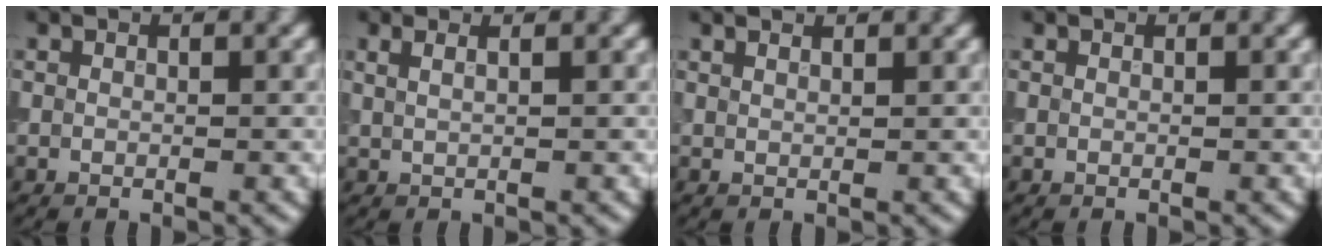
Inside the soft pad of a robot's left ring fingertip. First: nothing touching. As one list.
[{"total": 3.2, "force": [1.8, 1.7, 2.1], "torque": [-0.012, 0.018, -0.002]}, {"total": 1.8, "force": [1.4, 0.6, 0.9], "torque": [-0.007, 0.008, 0.001]}, {"total": 0.0}]